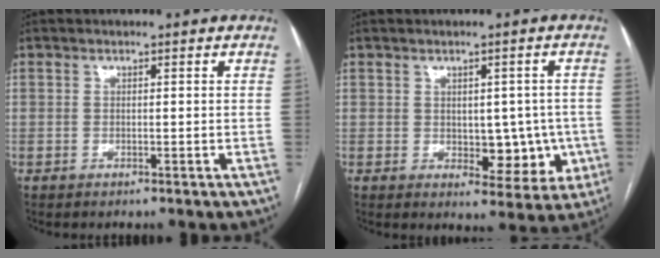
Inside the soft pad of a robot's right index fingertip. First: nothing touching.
{"total": 7.3, "force": [-0.8, 4.5, 5.7], "torque": [-0.054, 0.010, 0.005]}